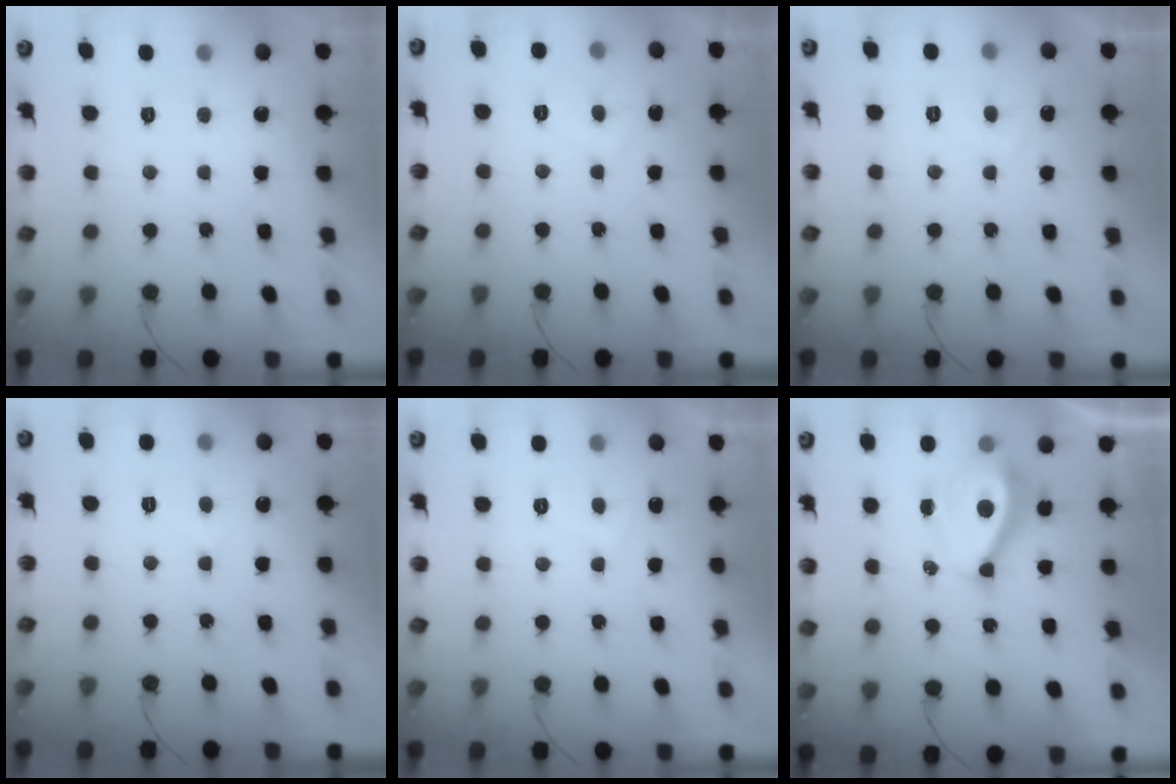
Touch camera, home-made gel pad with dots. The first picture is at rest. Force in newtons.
{"total": 2.4, "press": 2.3, "slide": 0.6}
{"total": 1.5, "press": 1.4, "slide": 0.6}
{"total": 2.0, "press": 2.0, "slide": 0.2}
{"total": 2.5, "press": 2.4, "slide": 0.8}
{"total": 7.9, "press": 7.8, "slide": 0.8}